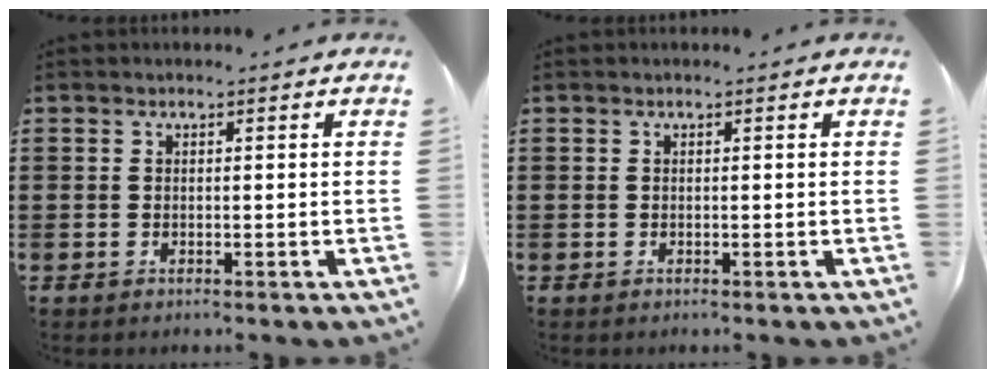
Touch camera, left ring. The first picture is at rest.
{"total": 0.0}